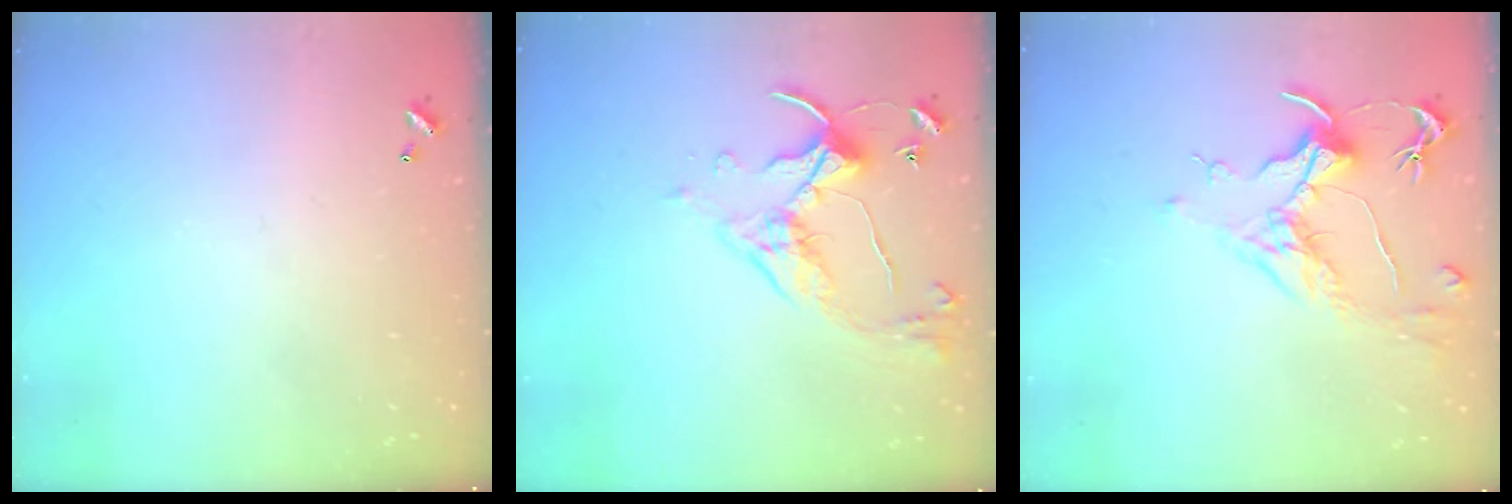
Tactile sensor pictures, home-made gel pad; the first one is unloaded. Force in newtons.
{"total": 6.7, "press": 6.6, "slide": 1.1}
{"total": 1.7, "press": 1.5, "slide": 0.9}